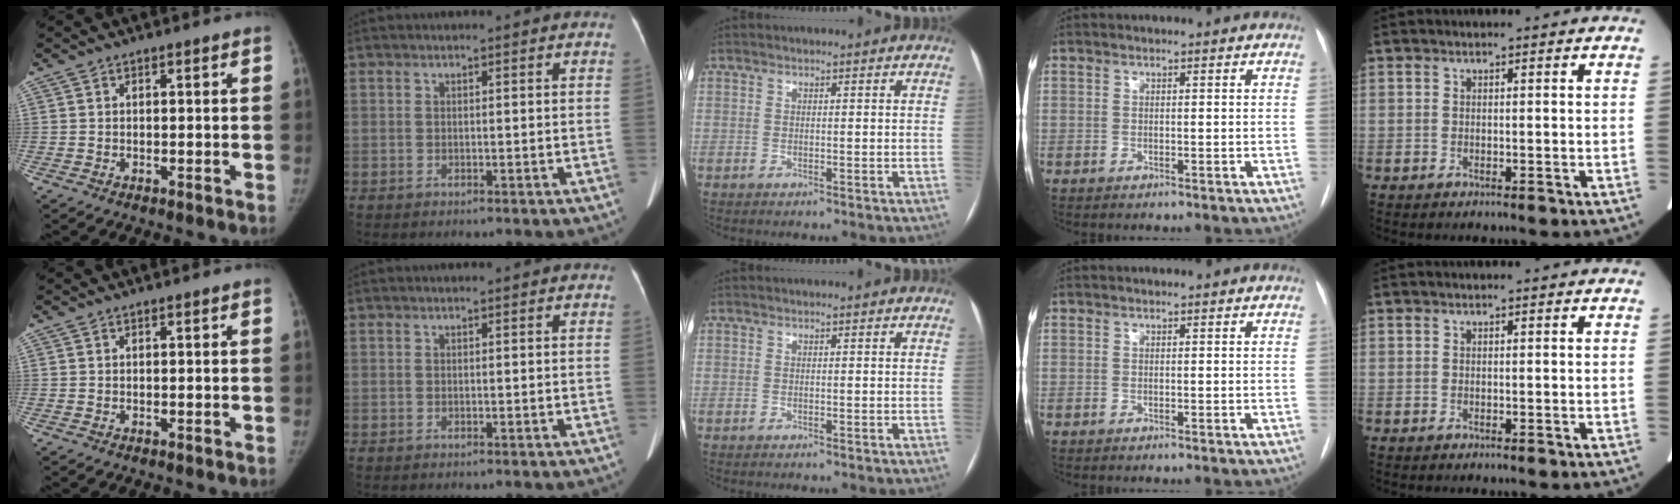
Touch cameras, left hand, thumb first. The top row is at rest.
{}